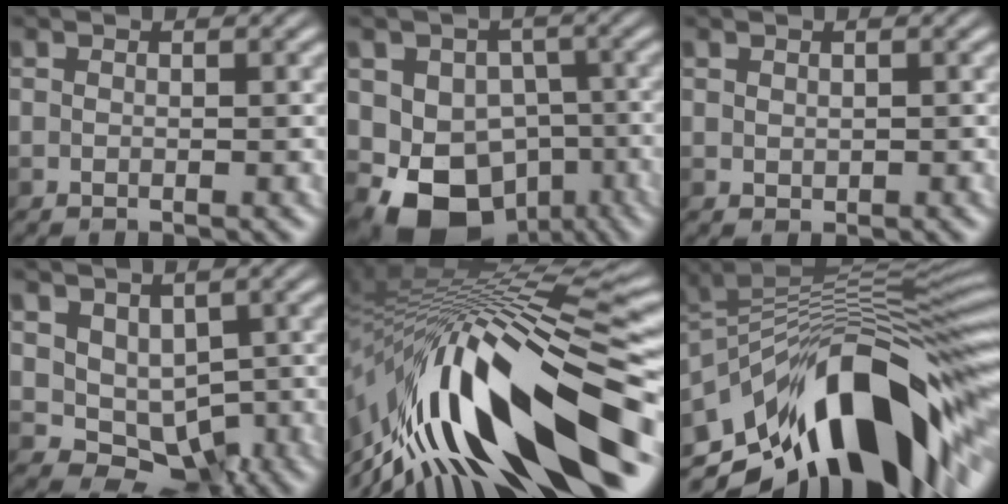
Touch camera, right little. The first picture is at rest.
{"total": 8.3, "force": [-3.4, 6.7, 3.6], "torque": [-0.040, -0.003, -0.068]}
{"total": 0.5, "force": [0.4, 0.4, -0.1], "torque": [-0.001, -0.001, 0.011]}
{"total": 3.5, "force": [0.1, 2.9, 1.9], "torque": [-0.030, -0.006, 0.007]}
{"total": 15.4, "force": [-5.7, 3.9, 13.7], "torque": [-0.253, 0.035, -0.103]}
{"total": 14.3, "force": [-7.9, 5.4, 10.6], "torque": [-0.159, 0.030, -0.138]}